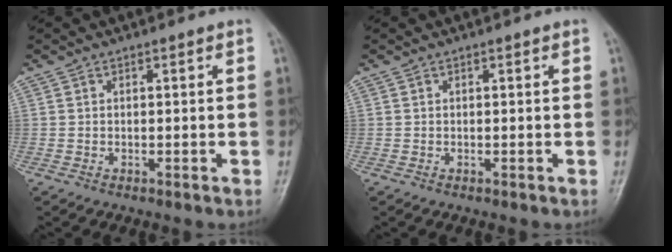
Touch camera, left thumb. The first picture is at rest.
{"total": 0.0}